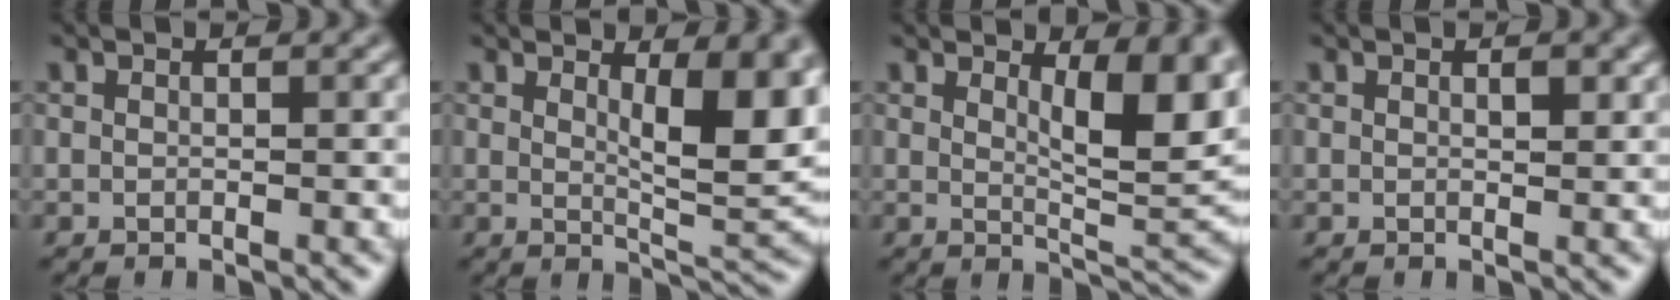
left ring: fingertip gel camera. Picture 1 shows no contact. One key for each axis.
{"total": 7.1, "fx": 2.2, "fy": 2.2, "fz": 6.4, "tx": -0.089, "ty": -0.009, "tz": 0.039}
{"total": 6.6, "fx": 2.4, "fy": 2.2, "fz": 5.7, "tx": -0.078, "ty": -0.011, "tz": 0.042}
{"total": 1.0, "fx": 0.4, "fy": 0.4, "fz": 0.8, "tx": -0.012, "ty": -0.002, "tz": 0.007}